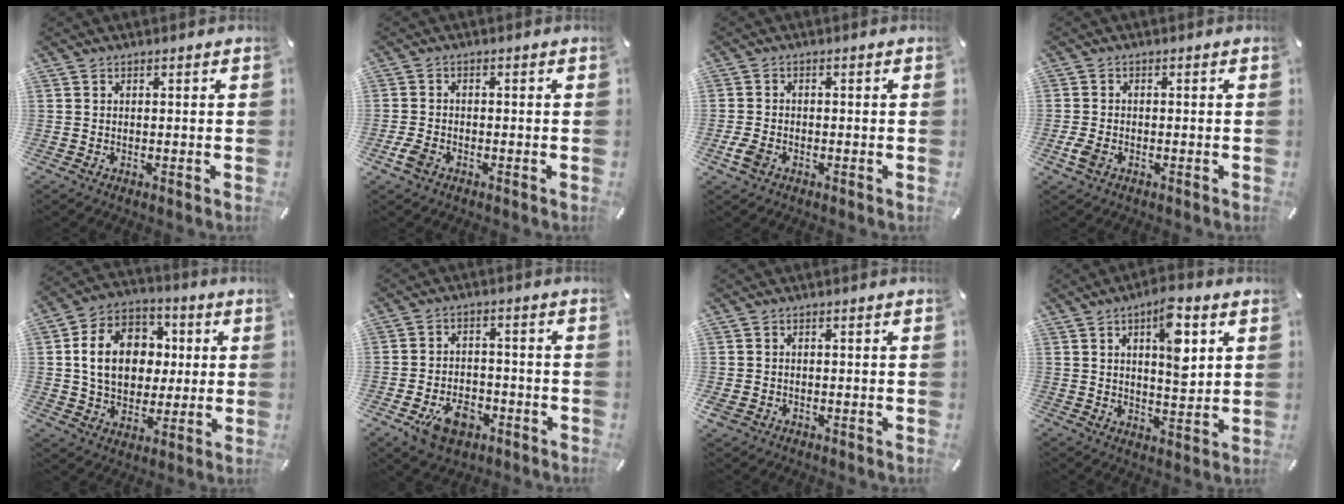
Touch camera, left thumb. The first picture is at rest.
{"total": 3.4, "force": [-1.7, 2.0, 2.1], "torque": [-0.055, -0.001, -0.036]}
{"total": 3.5, "force": [-1.5, 2.4, 2.0], "torque": [-0.053, 0.000, -0.032]}
{"total": 3.3, "force": [-1.4, 2.0, 2.2], "torque": [-0.056, -0.002, -0.028]}
{"total": 15.5, "force": [1.4, 12.7, 8.7], "torque": [-0.162, 0.015, 0.029]}
{"total": 9.1, "force": [-4.2, 6.1, 5.3], "torque": [-0.085, 0.015, -0.072]}
{"total": 1.7, "force": [-0.7, 1.4, 0.7], "torque": [-0.011, 0.003, -0.013]}
{"total": 10.1, "force": [4.3, 4.3, 8.1], "torque": [-0.108, -0.019, 0.065]}